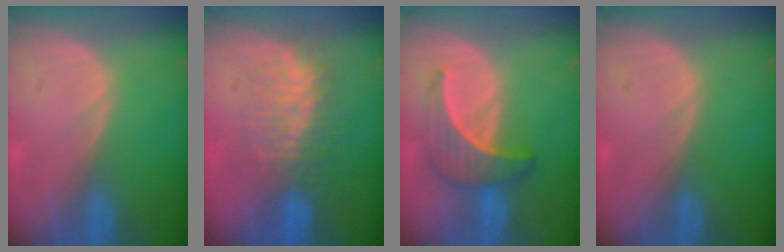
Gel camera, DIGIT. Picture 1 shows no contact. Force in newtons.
{"total": 7.4, "press": 7.2, "slide": 1.6}
{"total": 6.2, "press": 6.0, "slide": 1.8}
{"total": 0.0}